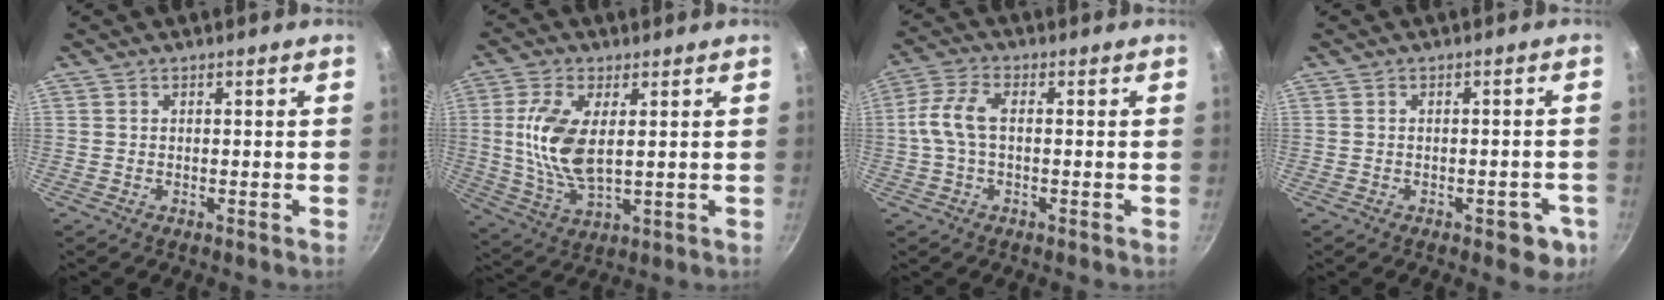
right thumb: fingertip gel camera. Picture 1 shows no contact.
{"total": 12.0, "force": [1.5, 5.7, 10.4], "torque": [-0.220, -0.012, 0.039]}
{"total": 6.8, "force": [0.1, 3.5, 5.8], "torque": [-0.137, 0.020, -0.003]}
{"total": 4.5, "force": [-2.3, 2.2, 3.1], "torque": [-0.019, 0.015, -0.024]}